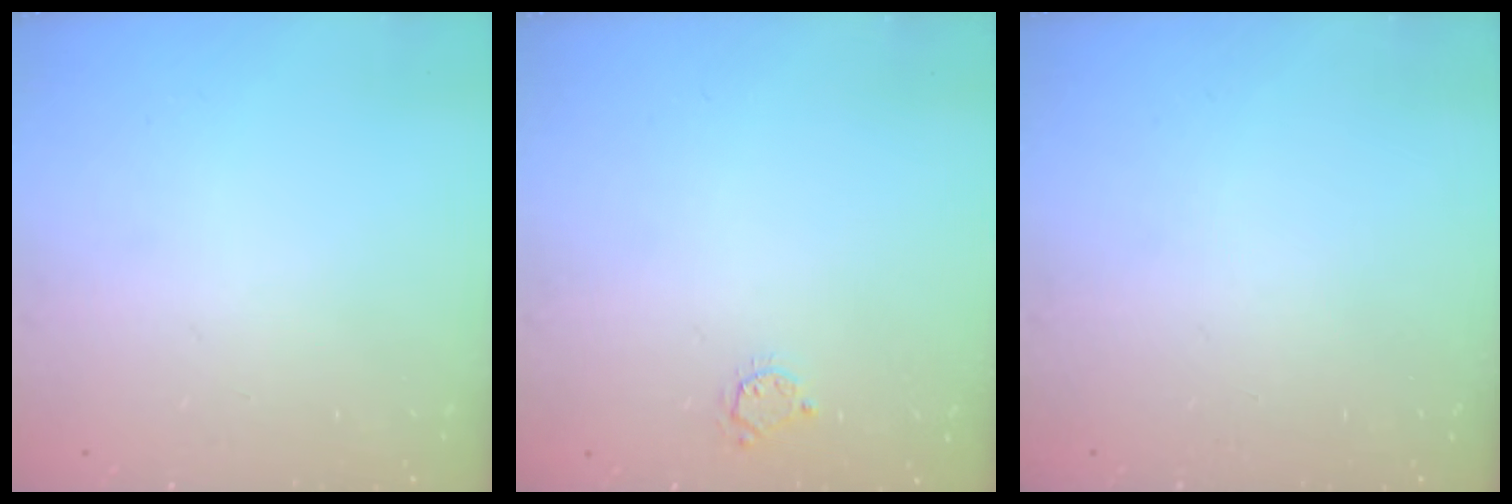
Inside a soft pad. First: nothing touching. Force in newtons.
{"total": 3.3, "press": 3.3, "slide": 0.4}
{"total": 0.0}